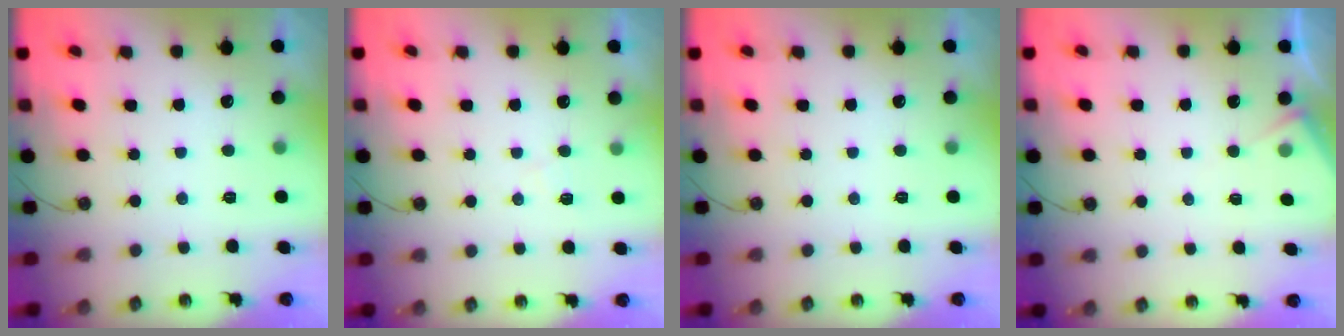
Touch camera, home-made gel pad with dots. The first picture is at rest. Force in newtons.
{"total": 5.9, "press": 5.9, "slide": 0.7}
{"total": 0.0}
{"total": 4.4, "press": 4.4, "slide": 0.4}